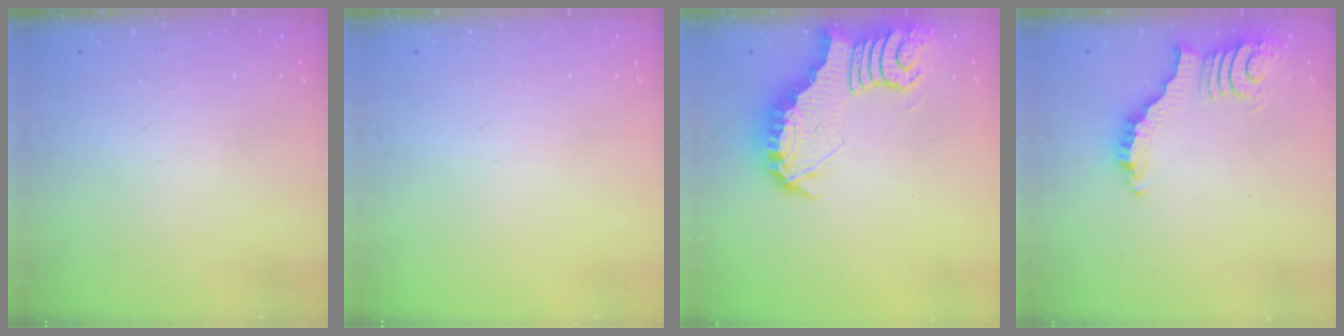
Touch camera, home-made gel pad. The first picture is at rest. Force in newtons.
{"total": 0.0}
{"total": 6.0, "press": 5.9, "slide": 0.7}
{"total": 3.1, "press": 3.1, "slide": 0.5}